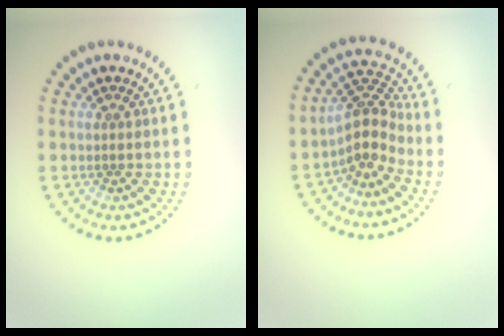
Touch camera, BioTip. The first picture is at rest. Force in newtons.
{"total": 3.6, "press": 2.7, "slide": 2.4}